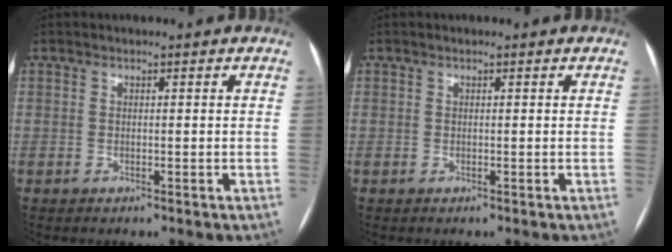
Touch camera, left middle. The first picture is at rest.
{"total": 0.0}